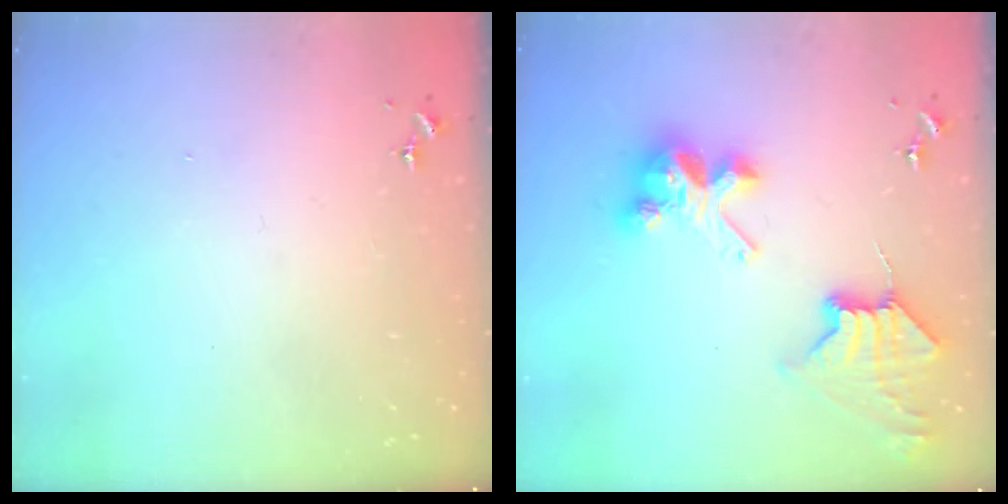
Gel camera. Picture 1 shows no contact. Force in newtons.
{"total": 11.2, "press": 11.2, "slide": 1.3}